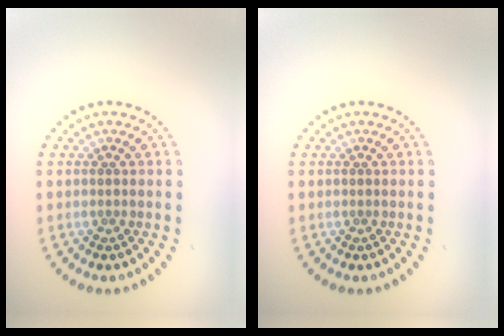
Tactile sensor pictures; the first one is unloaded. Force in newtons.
{"total": 0.0}